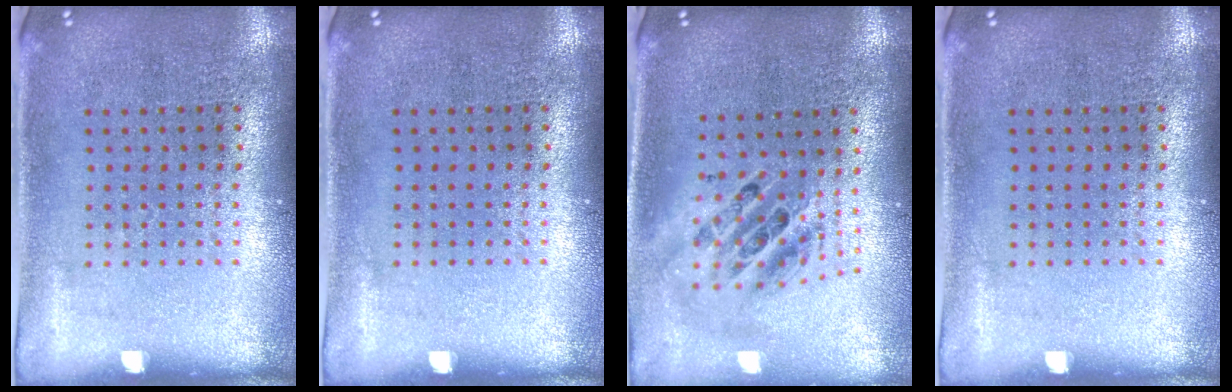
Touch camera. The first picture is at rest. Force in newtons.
{"total": 0.0}
{"total": 2.0, "press": 1.6, "slide": 1.2}
{"total": 0.0}